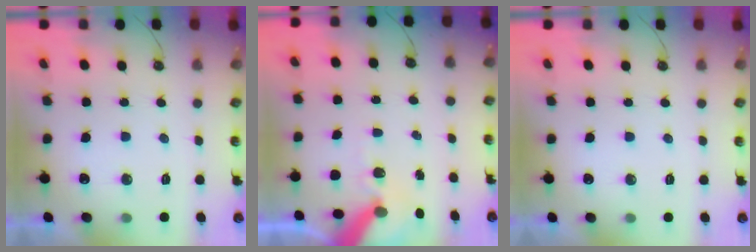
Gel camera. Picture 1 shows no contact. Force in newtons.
{"total": 9.0, "press": 8.9, "slide": 1.3}
{"total": 0.0}